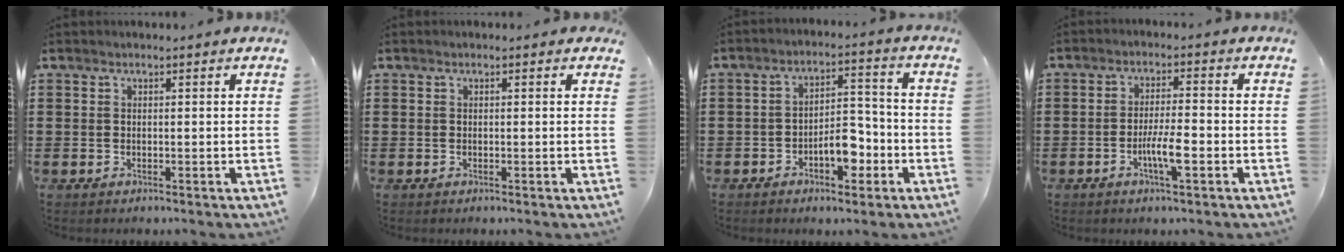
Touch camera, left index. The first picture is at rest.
{"total": 0.0}
{"total": 6.7, "force": [-2.9, 3.4, 4.9], "torque": [-0.080, 0.010, -0.056]}
{"total": 5.1, "force": [-1.8, 1.0, 4.7], "torque": [-0.091, 0.000, -0.036]}